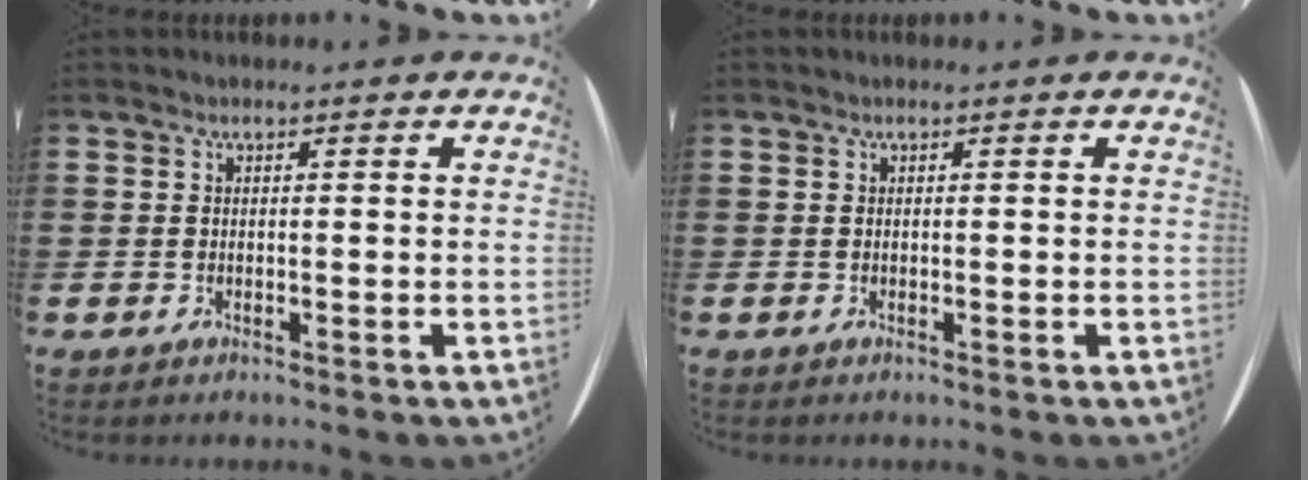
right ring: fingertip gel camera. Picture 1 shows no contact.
{"total": 0.0}